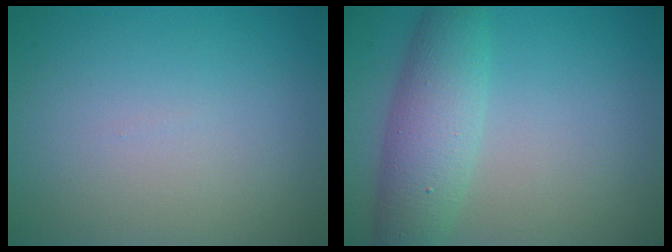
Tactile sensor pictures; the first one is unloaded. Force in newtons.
{"total": 5.3, "press": 5.3, "slide": 0.1}